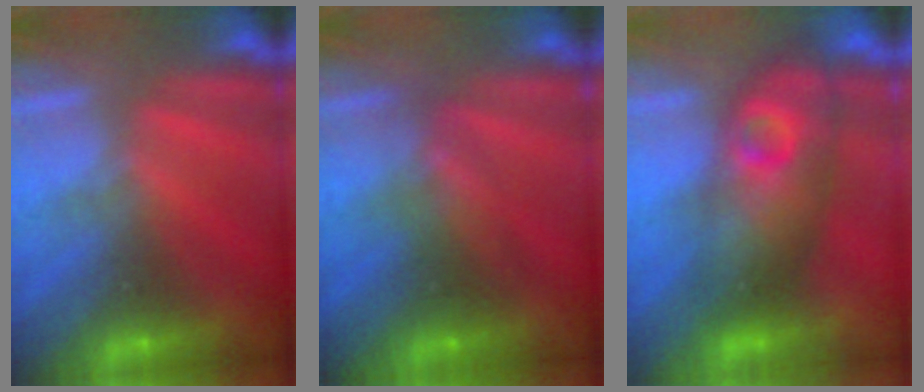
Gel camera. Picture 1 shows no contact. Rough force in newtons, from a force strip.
{"total": 2.9}
{"total": 3.8}